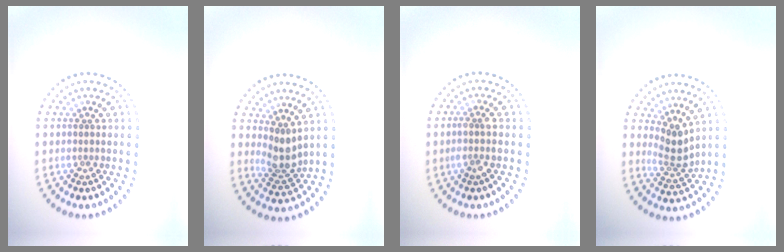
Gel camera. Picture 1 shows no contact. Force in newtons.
{"total": 2.5, "press": 1.9, "slide": 1.6}
{"total": 1.7, "press": 1.4, "slide": 0.9}
{"total": 2.6, "press": 1.8, "slide": 1.8}